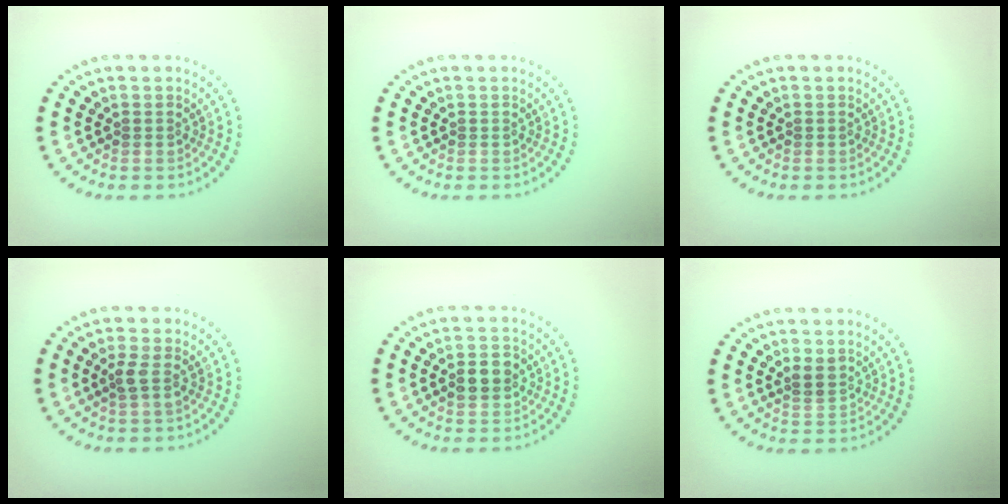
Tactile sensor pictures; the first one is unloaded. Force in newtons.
{"total": 0.0}
{"total": 0.0}
{"total": 1.3, "press": 1.1, "slide": 0.6}
{"total": 2.7, "press": 2.7, "slide": 0.2}
{"total": 1.2, "press": 0.9, "slide": 0.7}